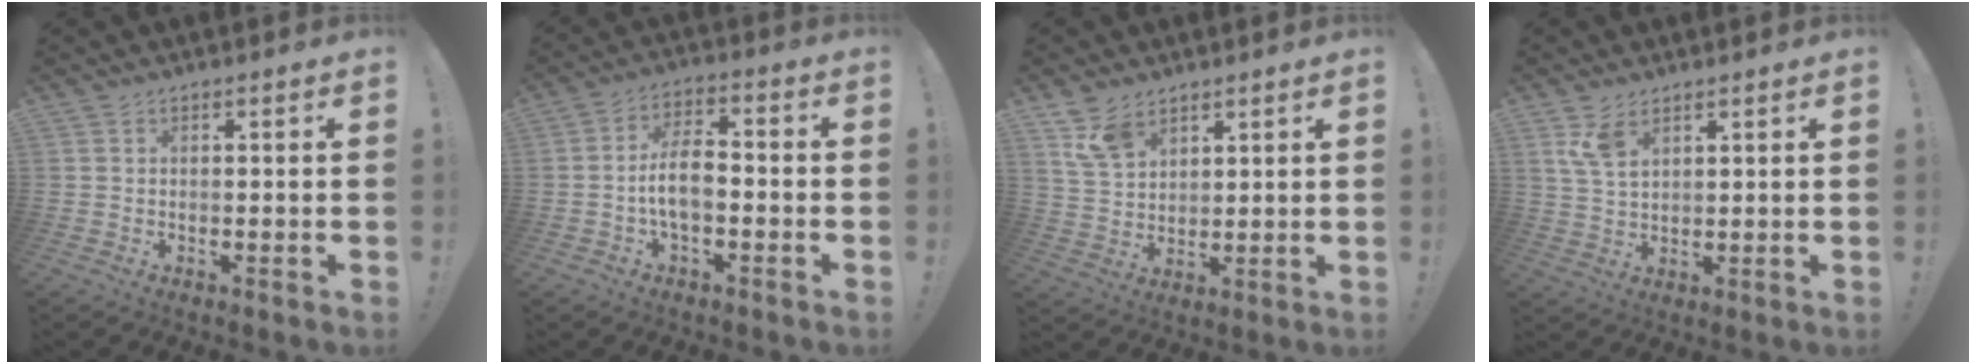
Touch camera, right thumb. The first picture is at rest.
{"total": 9.1, "force": [-2.4, 4.4, 7.7], "torque": [-0.149, 0.007, -0.043]}
{"total": 8.5, "force": [5.7, 5.0, 3.8], "torque": [-0.070, -0.024, 0.114]}
{"total": 6.2, "force": [3.7, 3.1, 3.9], "torque": [-0.069, -0.013, 0.070]}